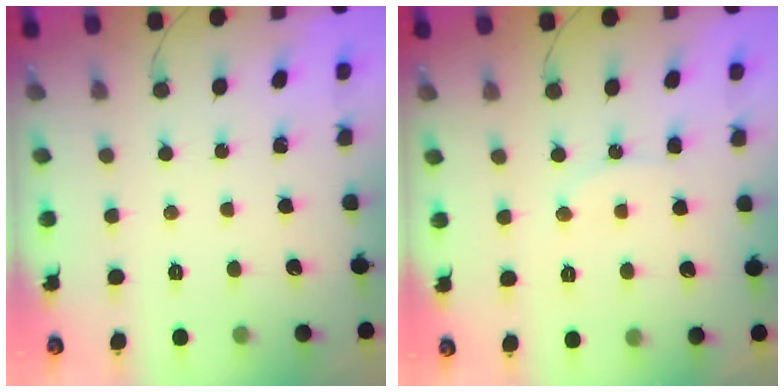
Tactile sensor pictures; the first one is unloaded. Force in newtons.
{"total": 6.7, "press": 6.3, "slide": 2.3}